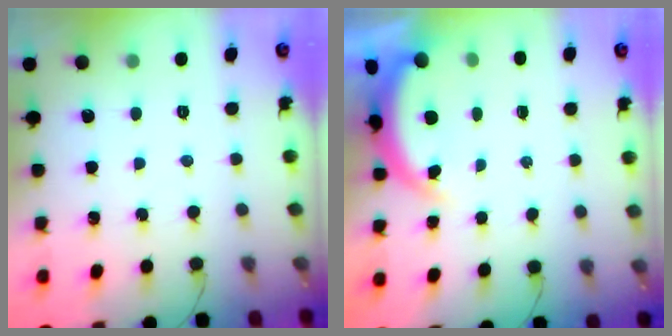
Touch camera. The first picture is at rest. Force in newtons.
{"total": 5.0, "press": 4.8, "slide": 1.3}